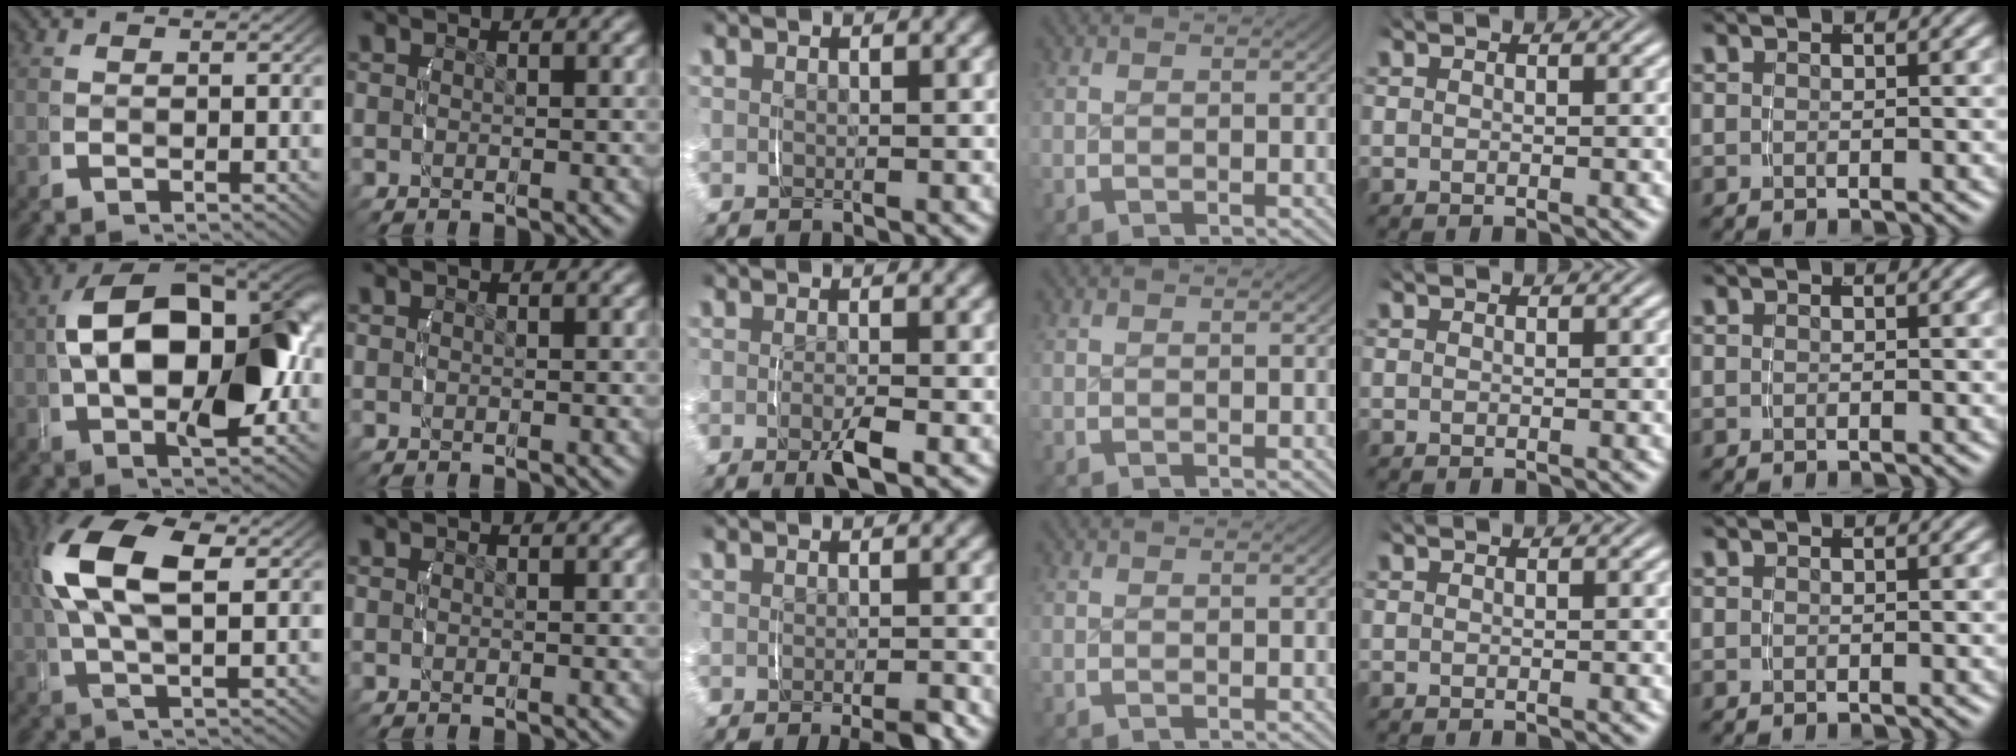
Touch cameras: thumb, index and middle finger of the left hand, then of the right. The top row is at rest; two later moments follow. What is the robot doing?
{"motion": "lift_and_place", "object": "jar lid"}